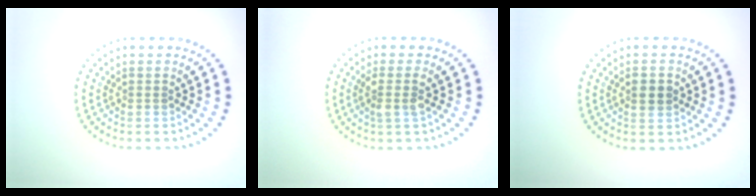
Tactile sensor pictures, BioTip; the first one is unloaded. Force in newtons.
{"total": 1.8, "press": 1.5, "slide": 1.0}
{"total": 2.3, "press": 2.3, "slide": 0.1}